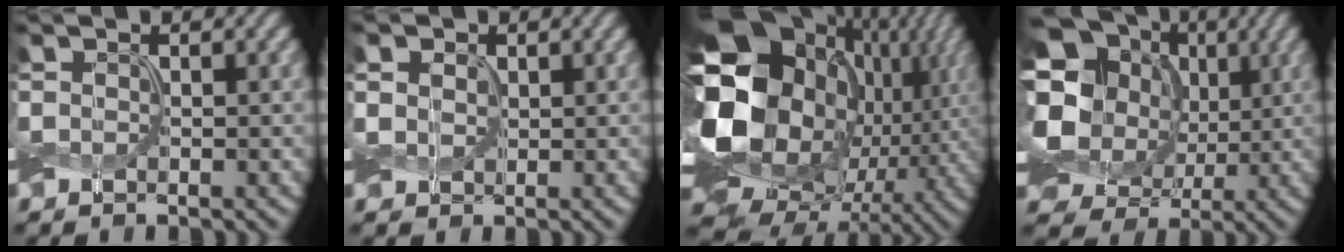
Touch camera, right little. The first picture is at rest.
{"total": 1.8, "force": [0.4, 1.5, 0.9], "torque": [-0.024, 0.001, 0.001]}
{"total": 20.9, "force": [1.5, 16.4, 12.8], "torque": [-0.262, -0.021, 0.035]}
{"total": 15.8, "force": [2.0, 14.0, 7.1], "torque": [-0.197, 0.029, 0.023]}